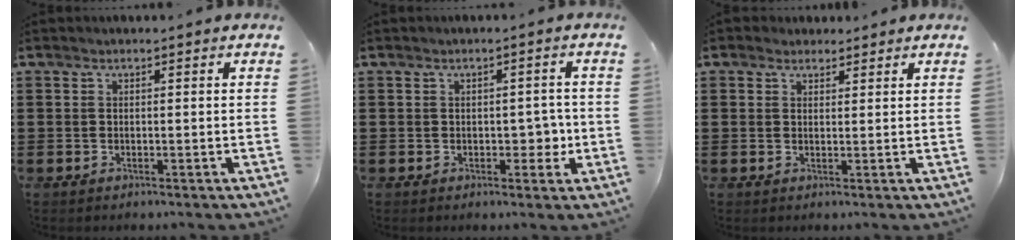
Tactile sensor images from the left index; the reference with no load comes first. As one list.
[{"total": 3.7, "force": [-0.4, 2.2, 2.9], "torque": [-0.039, 0.000, -0.013]}, {"total": 1.8, "force": [1.5, 1.0, 0.0], "torque": [-0.005, 0.008, 0.029]}]